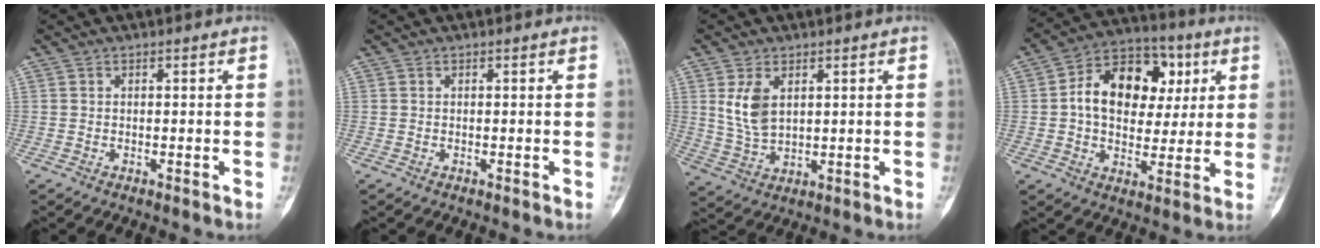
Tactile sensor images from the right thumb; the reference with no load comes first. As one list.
[{"total": 0.0}, {"total": 6.9, "force": [2.2, 4.1, 5.1], "torque": [-0.091, -0.009, 0.055]}, {"total": 16.6, "force": [3.1, 11.7, 11.3], "torque": [-0.135, 0.016, 0.043]}]